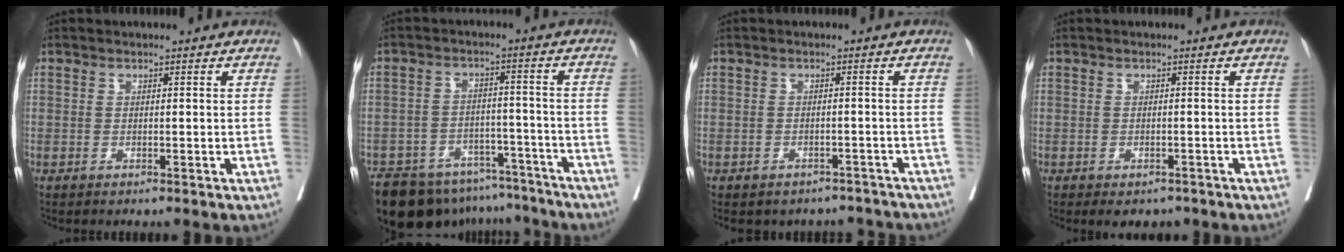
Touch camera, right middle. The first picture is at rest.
{"total": 18.1, "force": [-15.0, 7.9, 6.3], "torque": [-0.127, 0.005, -0.208]}
{"total": 9.0, "force": [-8.0, 4.0, 1.3], "torque": [-0.018, 0.016, -0.083]}
{"total": 4.5, "force": [-3.6, 2.1, 1.8], "torque": [-0.014, 0.002, -0.044]}